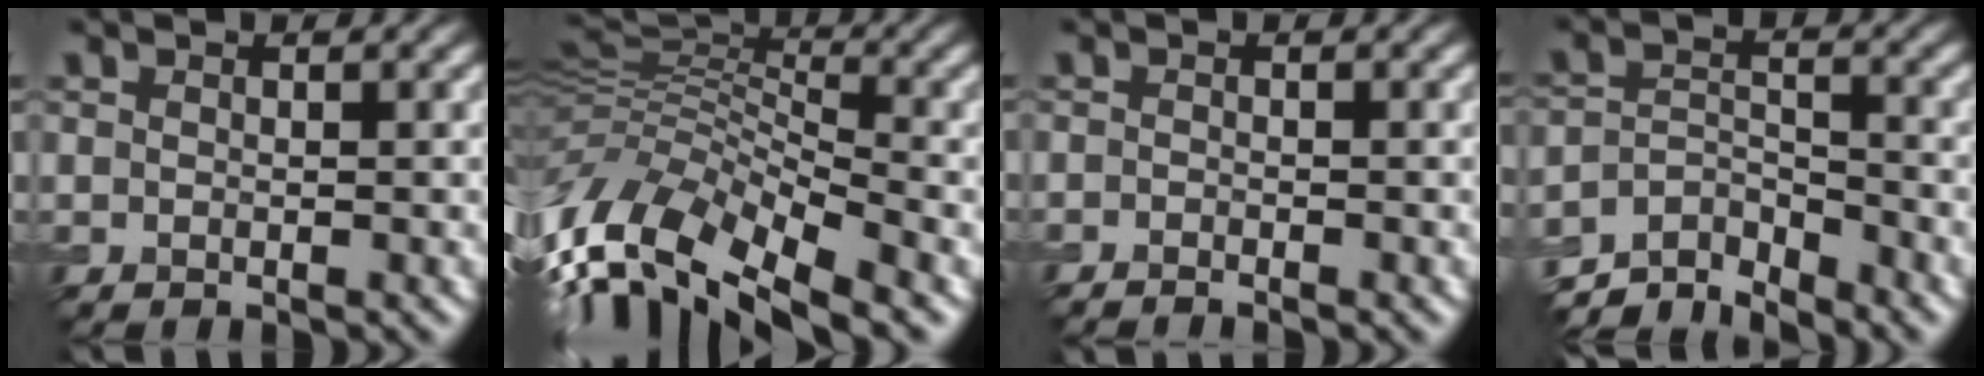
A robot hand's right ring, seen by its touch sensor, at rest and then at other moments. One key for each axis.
{"total": 11.9, "fx": -6.9, "fy": 5.2, "fz": 8.3, "tx": -0.175, "ty": 0.015, "tz": -0.127}
{"total": 1.2, "fx": -1.1, "fy": 0.1, "fz": 0.5, "tx": -0.010, "ty": 0.000, "tz": -0.024}
{"total": 5.5, "fx": -5.0, "fy": 1.6, "fz": 1.8, "tx": -0.026, "ty": 0.000, "tz": -0.092}